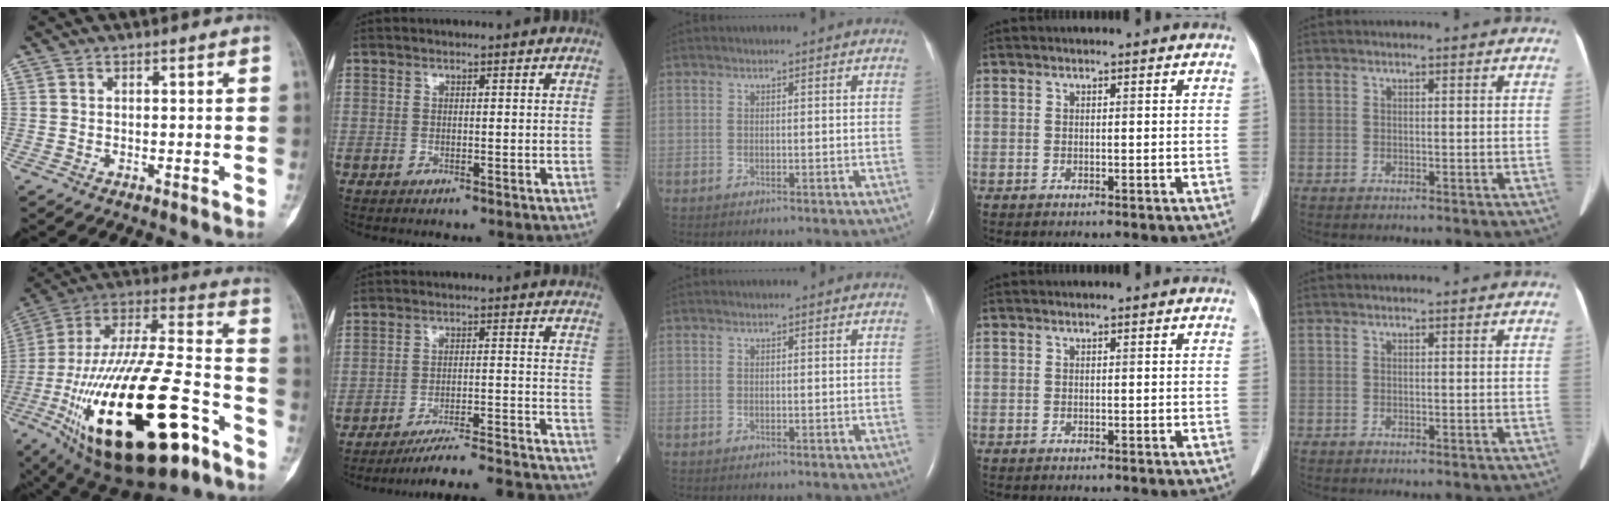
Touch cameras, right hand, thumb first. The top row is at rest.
{"thumb": {"total": 38.9, "force": [-15.8, 14.9, 32.3], "torque": [-0.621, 0.040, -0.252]}, "index": {"total": 21.0, "force": [-20.2, -1.6, 5.4], "torque": [-0.043, -0.014, -0.274]}}